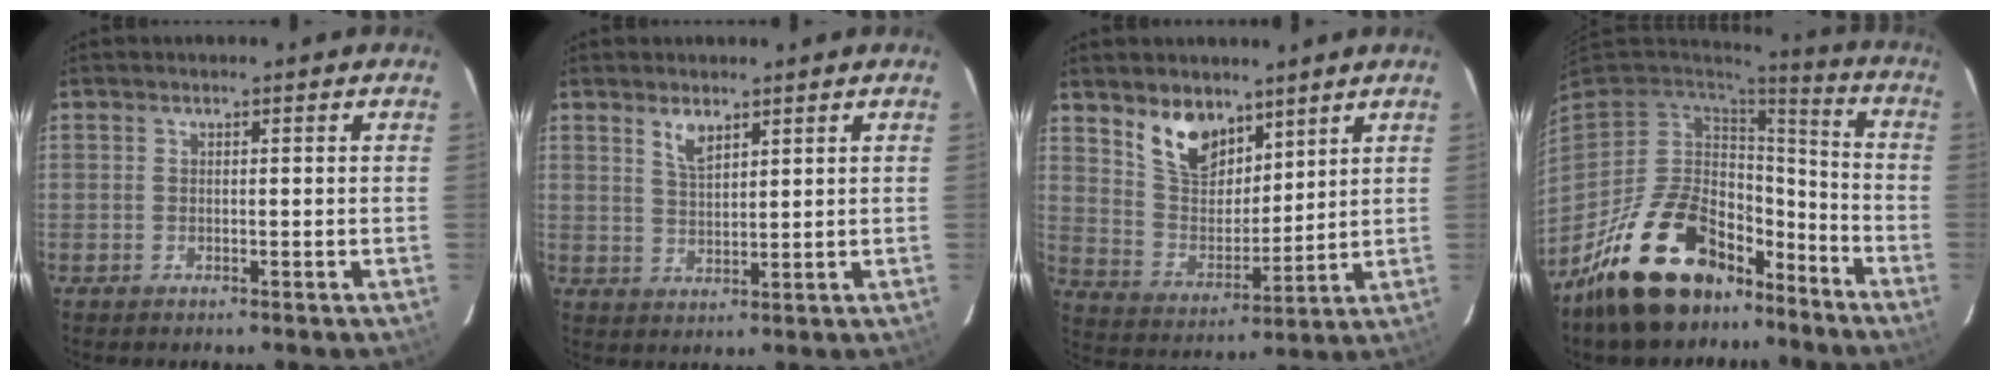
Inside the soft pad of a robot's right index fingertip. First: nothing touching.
{"total": 3.8, "force": [2.6, 1.4, 2.4], "torque": [-0.044, -0.002, 0.050]}
{"total": 10.9, "force": [7.4, 5.9, 5.4], "torque": [-0.101, 0.004, 0.149]}
{"total": 22.2, "force": [-15.0, 11.6, 11.5], "torque": [-0.229, 0.013, -0.224]}